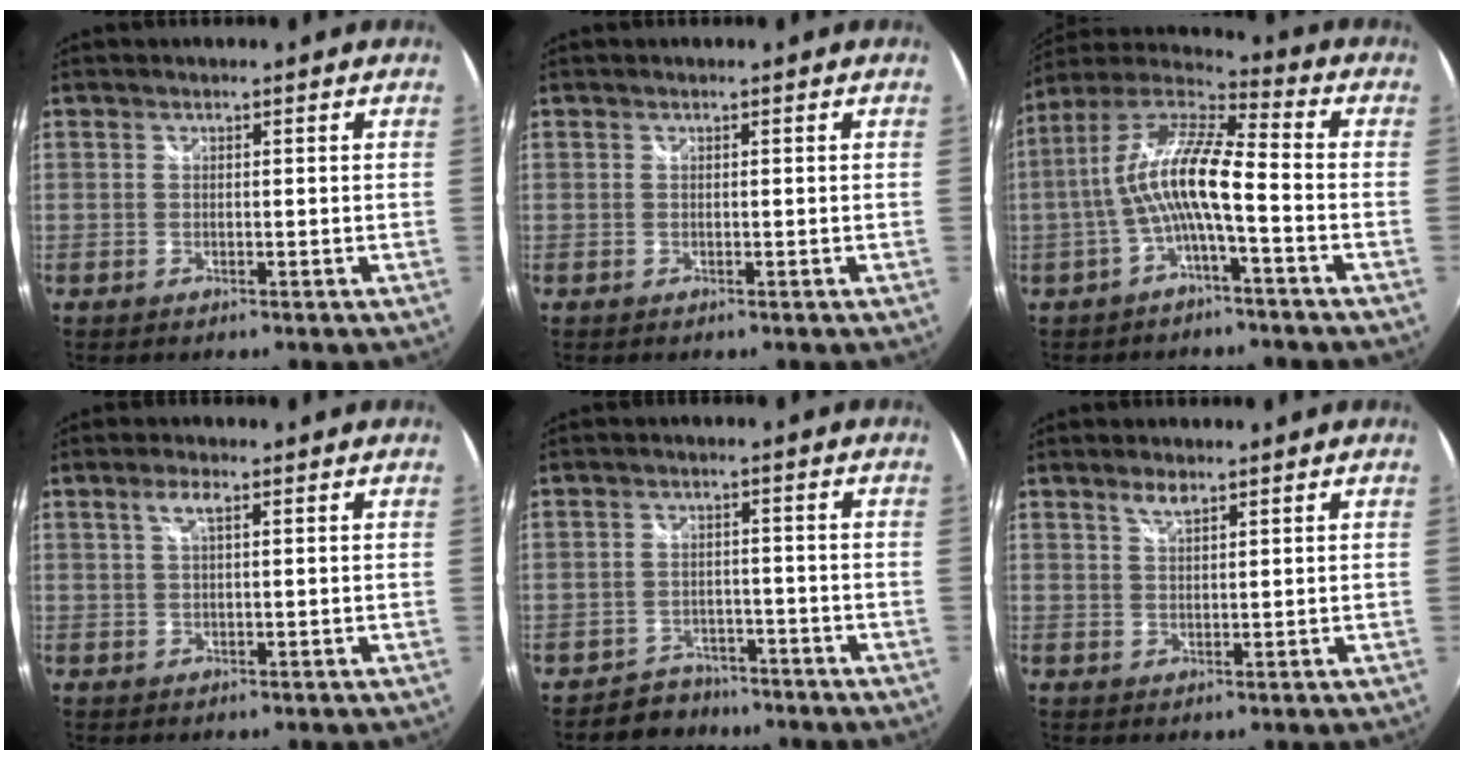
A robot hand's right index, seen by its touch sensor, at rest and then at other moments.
{"total": 0.0}
{"total": 12.2, "force": [-2.6, 2.0, 11.8], "torque": [-0.234, 0.015, -0.050]}
{"total": 2.6, "force": [1.0, 0.6, 2.3], "torque": [-0.043, 0.006, 0.017]}
{"total": 5.3, "force": [-4.1, 3.4, -0.3], "torque": [-0.007, 0.019, -0.066]}
{"total": 2.4, "force": [1.8, 0.8, 1.5], "torque": [-0.025, 0.004, 0.032]}